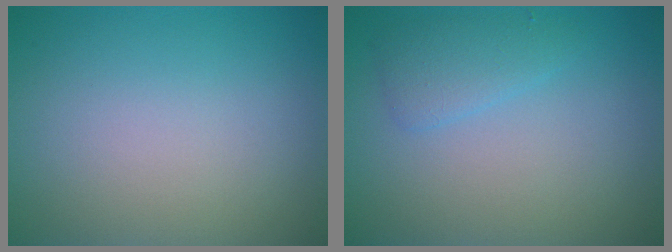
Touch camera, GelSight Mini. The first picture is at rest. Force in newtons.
{"total": 1.9, "press": 1.9, "slide": 0.2}